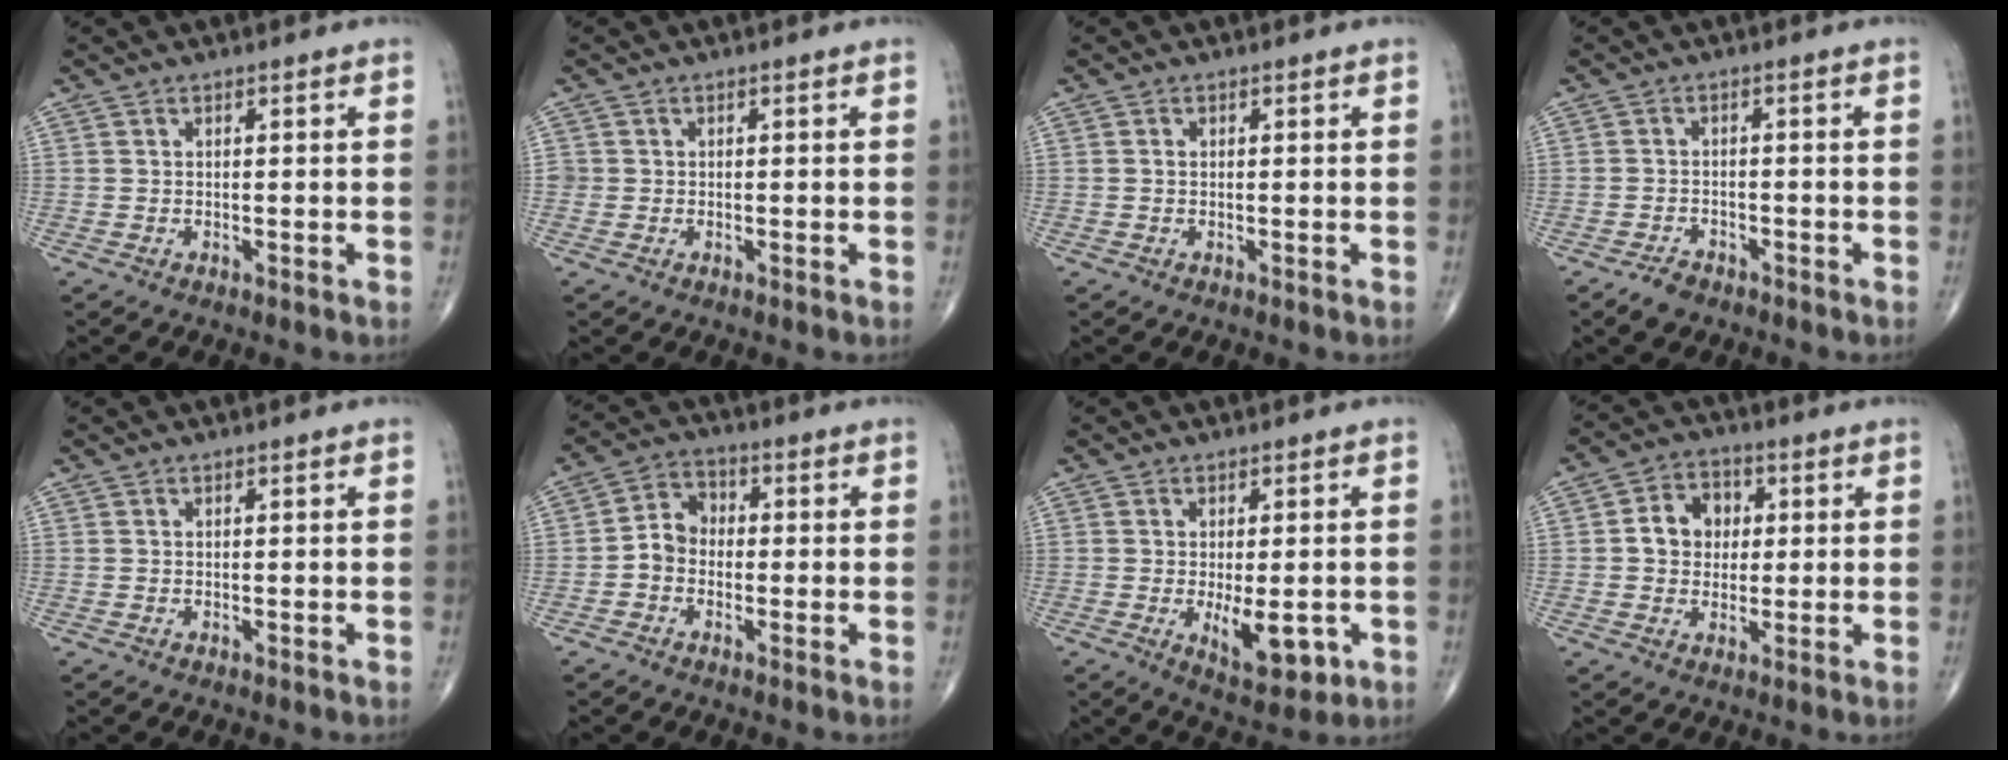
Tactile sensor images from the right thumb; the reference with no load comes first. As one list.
[{"total": 1.6, "force": [0.0, 1.5, 0.3], "torque": [0.005, 0.004, 0.001]}, {"total": 0.6, "force": [0.0, 0.5, 0.4], "torque": [-0.008, 0.001, -0.001]}, {"total": 3.0, "force": [-2.3, 1.6, 1.1], "torque": [-0.021, 0.009, -0.036]}, {"total": 0.0}, {"total": 5.7, "force": [-1.2, 4.7, 3.0], "torque": [-0.035, 0.025, -0.035]}, {"total": 8.5, "force": [-1.9, 3.6, 7.4], "torque": [-0.097, -0.017, -0.018]}, {"total": 7.6, "force": [0.9, 6.3, 4.1], "torque": [-0.039, 0.010, 0.008]}]